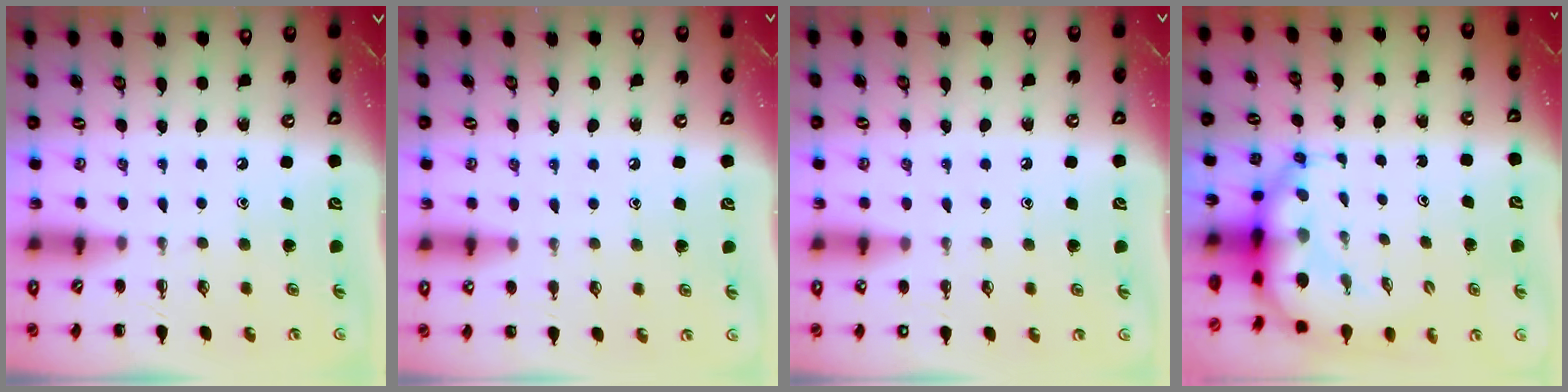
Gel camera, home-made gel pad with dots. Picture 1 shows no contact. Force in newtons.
{"total": 6.6, "press": 6.3, "slide": 2.2}
{"total": 2.6, "press": 2.1, "slide": 1.6}
{"total": 6.8, "press": 6.6, "slide": 1.7}